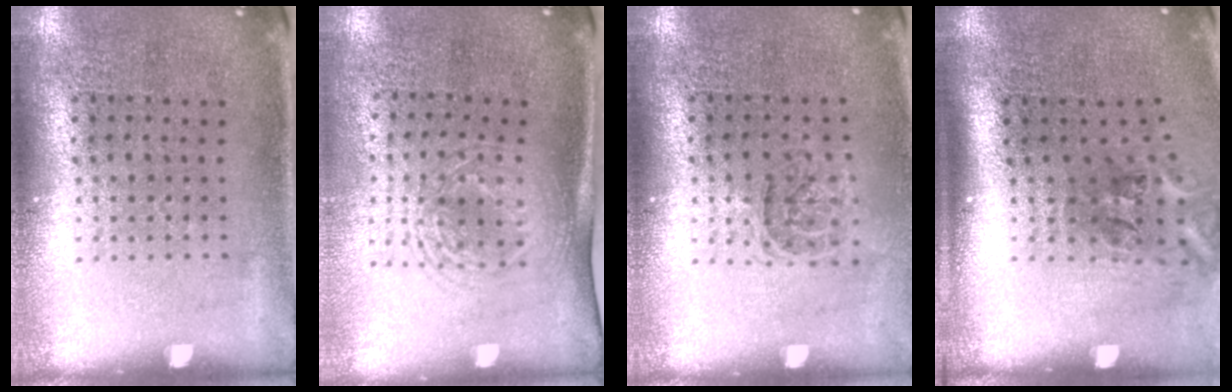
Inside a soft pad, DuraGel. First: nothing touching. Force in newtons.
{"total": 1.7, "press": 1.3, "slide": 1.0}
{"total": 1.1, "press": 1.1, "slide": 0.4}
{"total": 2.3, "press": 1.3, "slide": 1.9}